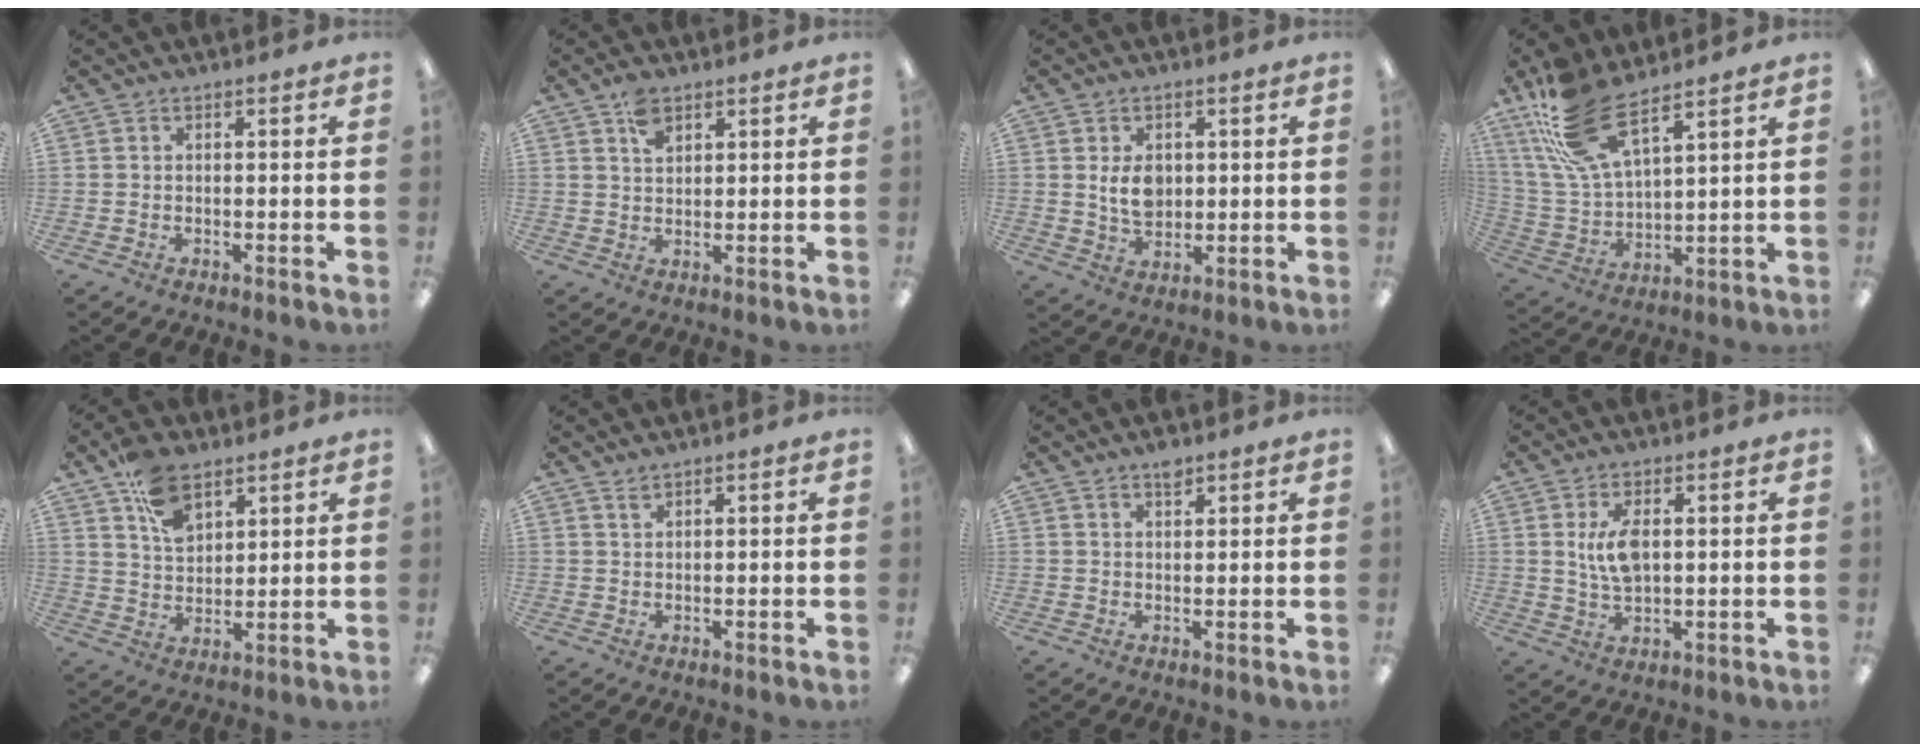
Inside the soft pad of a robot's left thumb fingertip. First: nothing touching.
{"total": 4.5, "force": [2.9, 2.5, 2.4], "torque": [-0.039, -0.005, 0.051]}
{"total": 6.1, "force": [1.4, 4.4, 4.1], "torque": [-0.060, -0.002, 0.023]}
{"total": 17.7, "force": [11.5, 6.9, 11.5], "torque": [-0.259, -0.037, 0.207]}
{"total": 10.4, "force": [6.4, 6.1, 5.5], "torque": [-0.094, -0.020, 0.119]}
{"total": 1.5, "force": [1.3, 0.4, 0.6], "torque": [-0.014, -0.001, 0.025]}
{"total": 2.7, "force": [2.1, 1.1, 1.2], "torque": [-0.010, -0.007, 0.036]}
{"total": 6.7, "force": [1.8, 3.5, 5.5], "torque": [-0.105, -0.001, 0.025]}